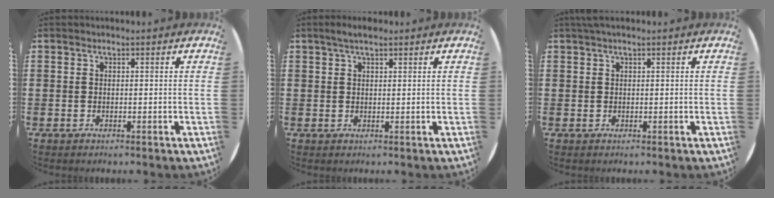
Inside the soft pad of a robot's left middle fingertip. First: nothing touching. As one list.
[{"total": 2.0, "force": [1.5, 0.6, 1.2], "torque": [-0.018, 0.003, 0.025]}, {"total": 0.6, "force": [0.4, 0.0, 0.5], "torque": [-0.010, 0.002, 0.008]}]